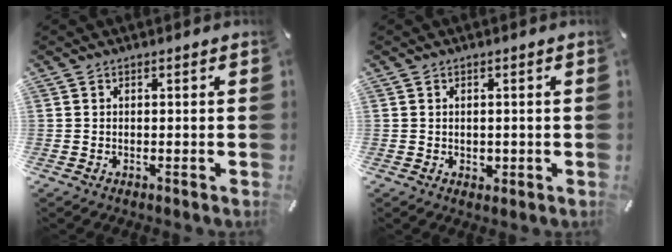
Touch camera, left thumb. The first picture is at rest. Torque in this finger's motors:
{"motor_torque": [0.23, 0.14, -0.05, -0.01, -0.02]}